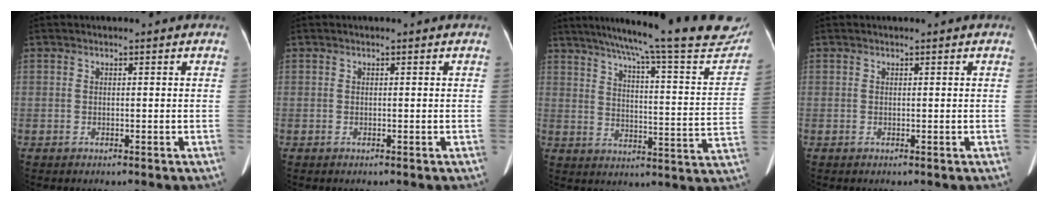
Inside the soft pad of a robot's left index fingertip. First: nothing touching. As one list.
[{"total": 0.0}, {"total": 27.6, "force": [23.9, 2.5, 13.6], "torque": [-0.199, -0.054, 0.293]}, {"total": 0.0}]